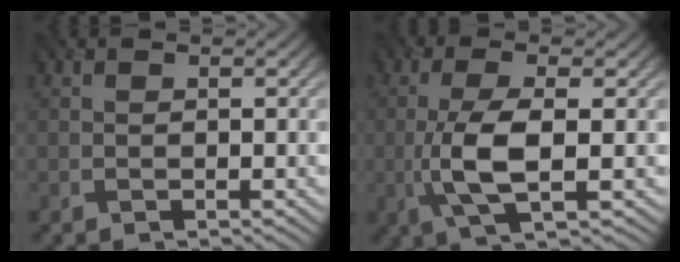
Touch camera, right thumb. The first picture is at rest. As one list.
[{"total": 6.6, "force": [-0.8, 2.1, 6.2], "torque": [-0.137, -0.001, -0.020]}]